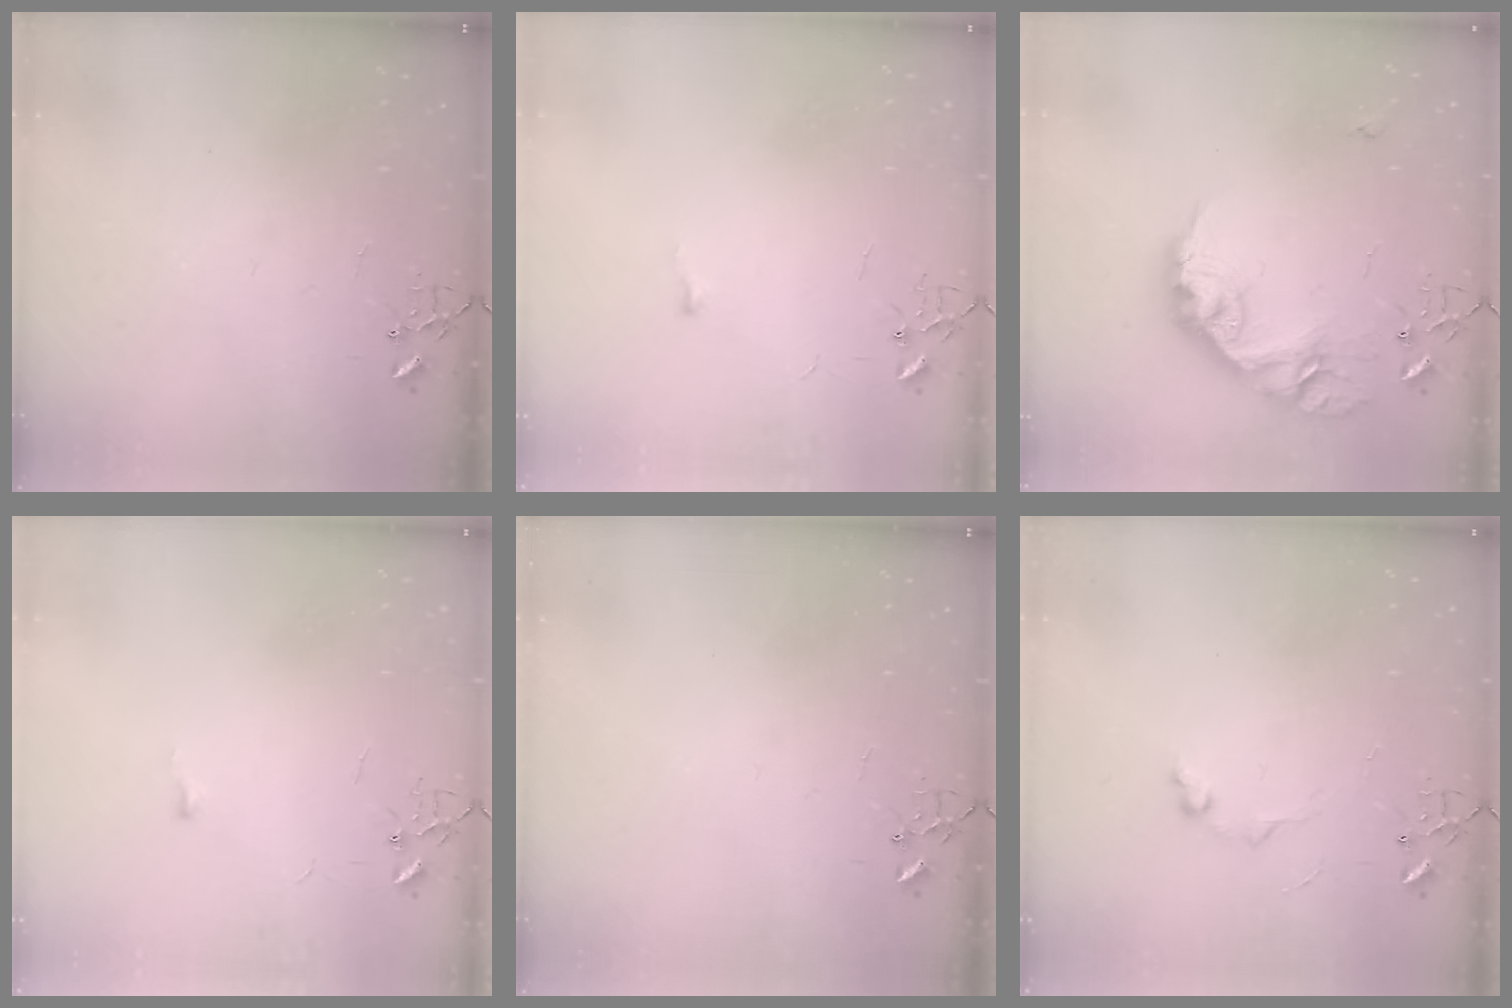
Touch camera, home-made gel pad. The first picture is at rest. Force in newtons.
{"total": 3.0, "press": 2.9, "slide": 0.4}
{"total": 18.9, "press": 18.8, "slide": 0.9}
{"total": 3.0, "press": 2.9, "slide": 0.4}
{"total": 0.0}
{"total": 5.6, "press": 5.6, "slide": 0.7}